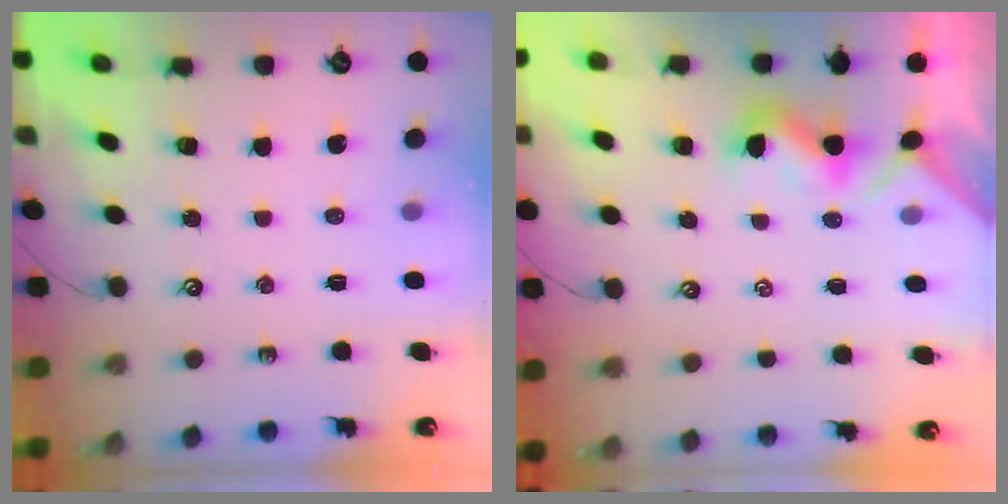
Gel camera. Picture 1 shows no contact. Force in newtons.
{"total": 1.4, "press": 1.3, "slide": 0.5}